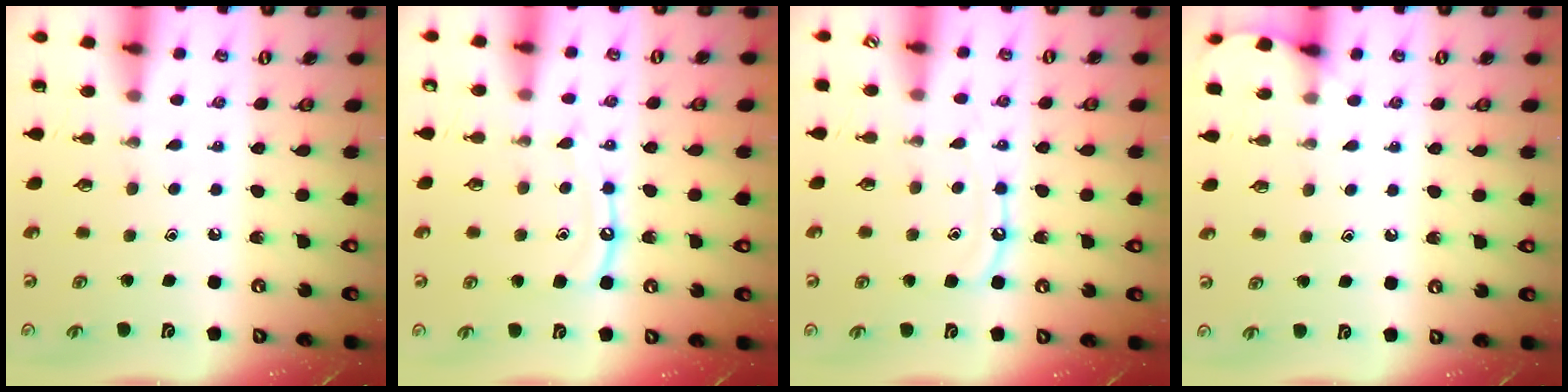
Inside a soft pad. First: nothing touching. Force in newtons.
{"total": 10.0, "press": 9.9, "slide": 0.9}
{"total": 8.1, "press": 8.1, "slide": 0.8}
{"total": 4.6, "press": 4.6, "slide": 0.6}